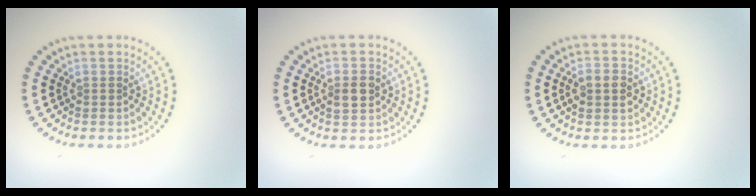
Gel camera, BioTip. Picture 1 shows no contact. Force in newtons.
{"total": 1.9, "press": 1.9, "slide": 0.1}
{"total": 2.2, "press": 2.2, "slide": 0.1}